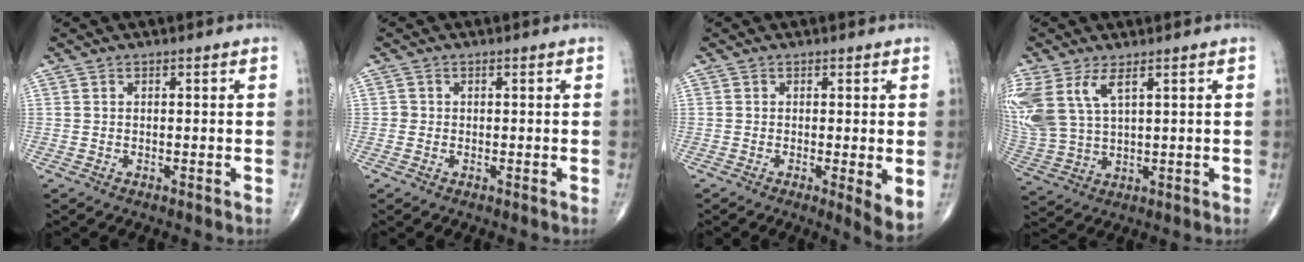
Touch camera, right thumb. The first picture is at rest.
{"total": 0.8, "force": [-0.1, 0.8, 0.1], "torque": [0.004, 0.004, -0.002]}
{"total": 4.6, "force": [-0.6, 0.9, 4.5], "torque": [-0.072, -0.016, -0.013]}
{"total": 12.4, "force": [5.3, 6.0, 9.4], "torque": [-0.230, -0.010, 0.118]}